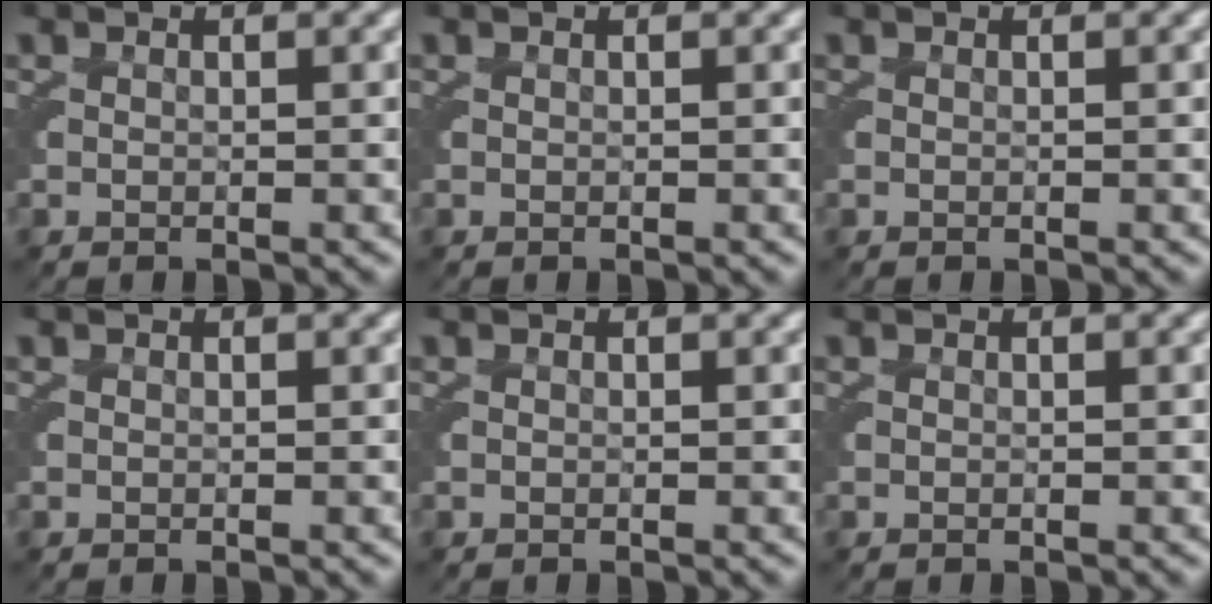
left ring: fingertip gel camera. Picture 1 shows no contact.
{"total": 0.0}
{"total": 0.0}
{"total": 0.0}
{"total": 0.0}
{"total": 0.0}